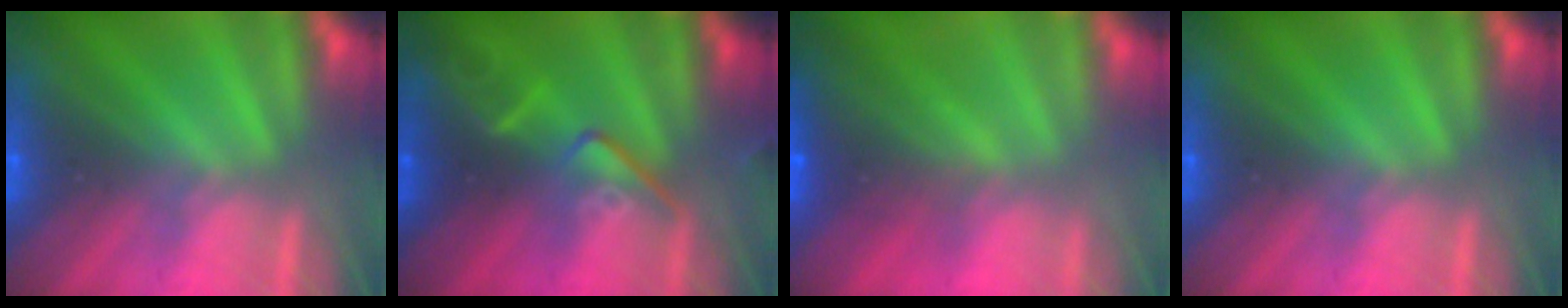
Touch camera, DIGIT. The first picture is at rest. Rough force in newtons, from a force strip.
{"total": 2.4}
{"total": 7.4}
{"total": 0.0}